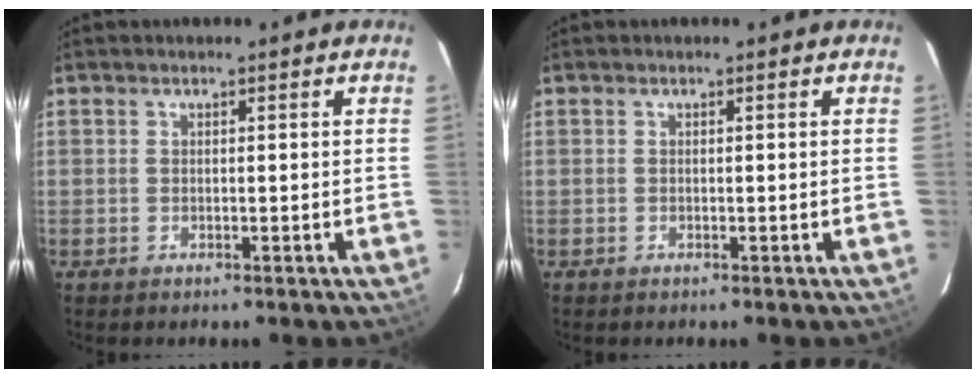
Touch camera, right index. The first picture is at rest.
{"total": 0.0}